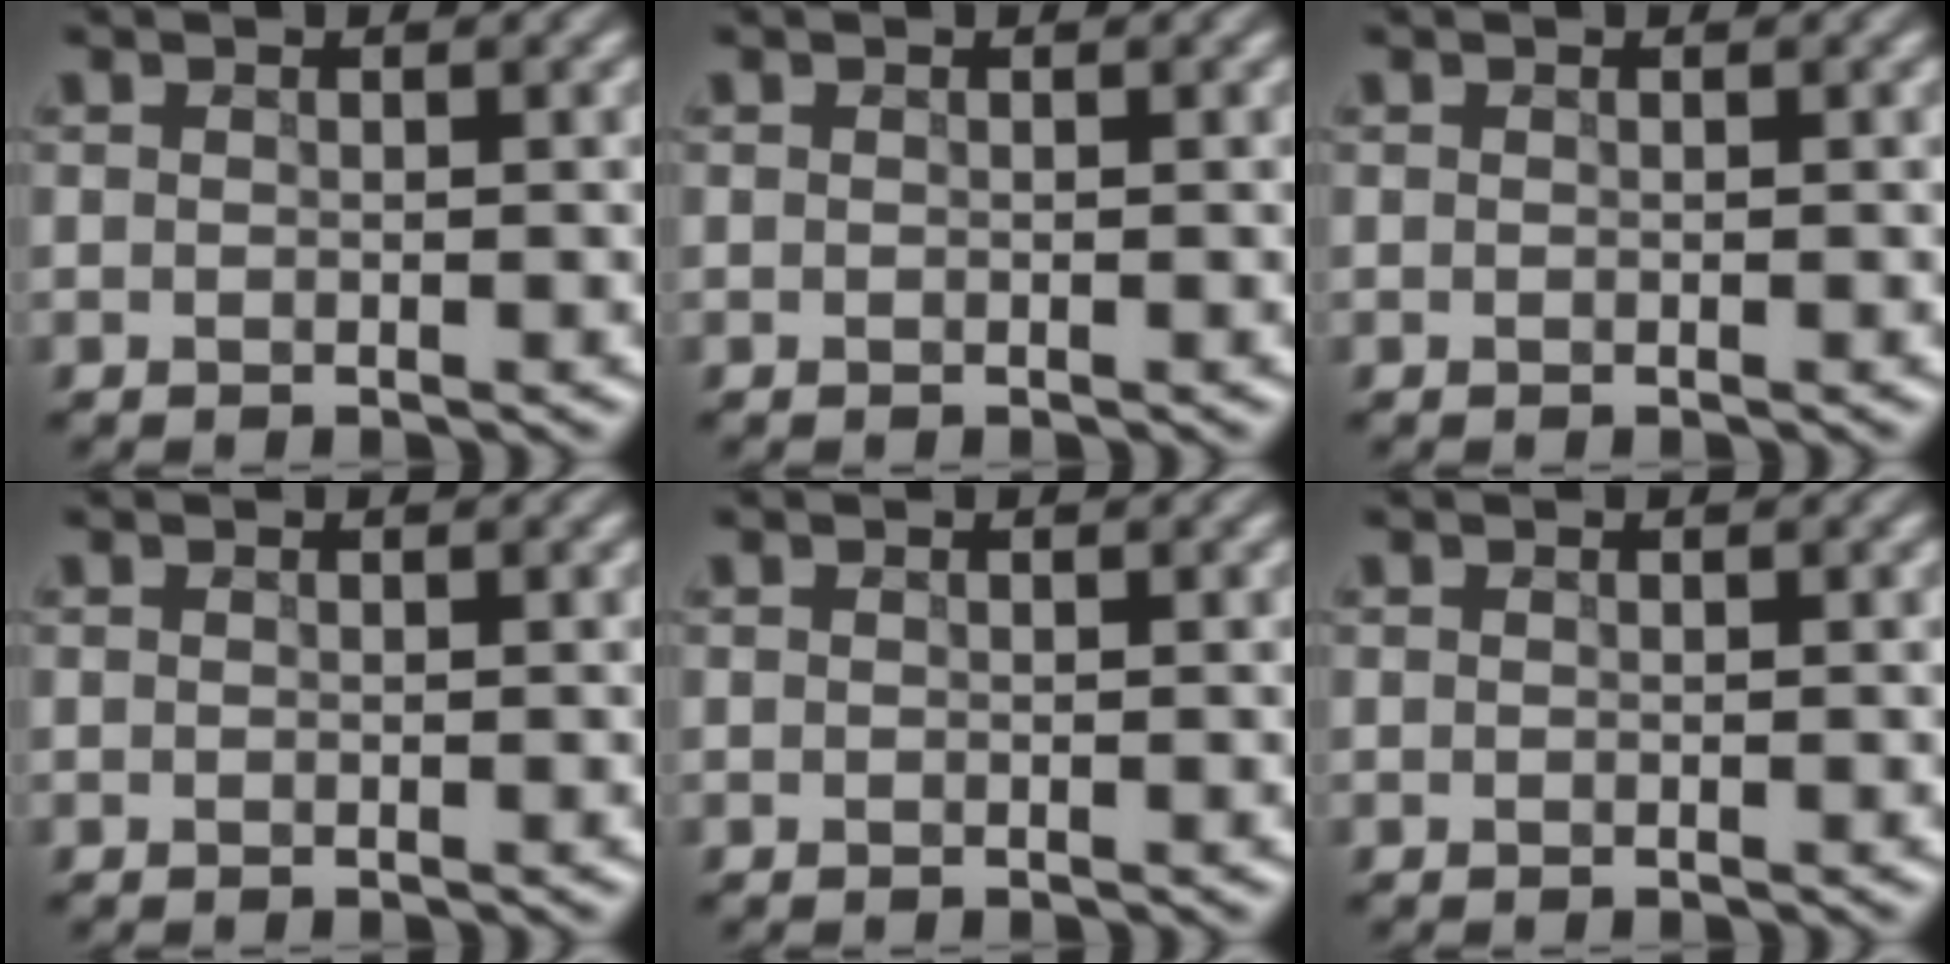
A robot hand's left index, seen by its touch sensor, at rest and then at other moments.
{"total": 0.0}
{"total": 0.0}
{"total": 0.0}
{"total": 0.0}
{"total": 0.0}